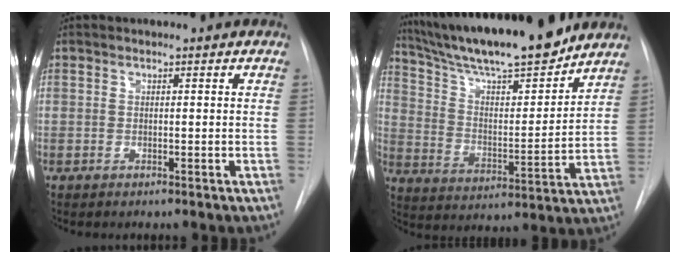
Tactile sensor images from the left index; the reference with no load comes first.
{"total": 19.5, "force": [16.9, 1.4, 9.7], "torque": [-0.167, -0.007, 0.278]}